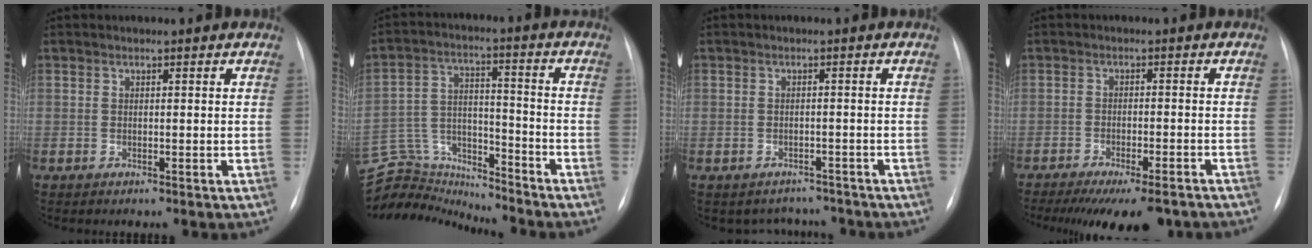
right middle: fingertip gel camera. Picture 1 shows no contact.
{"total": 14.7, "force": [-14.6, 1.8, 0.7], "torque": [-0.020, 0.039, -0.250]}
{"total": 5.0, "force": [-3.9, 3.1, -0.3], "torque": [0.013, 0.021, -0.051]}
{"total": 12.9, "force": [-10.7, 2.9, 6.7], "torque": [-0.086, -0.015, -0.145]}